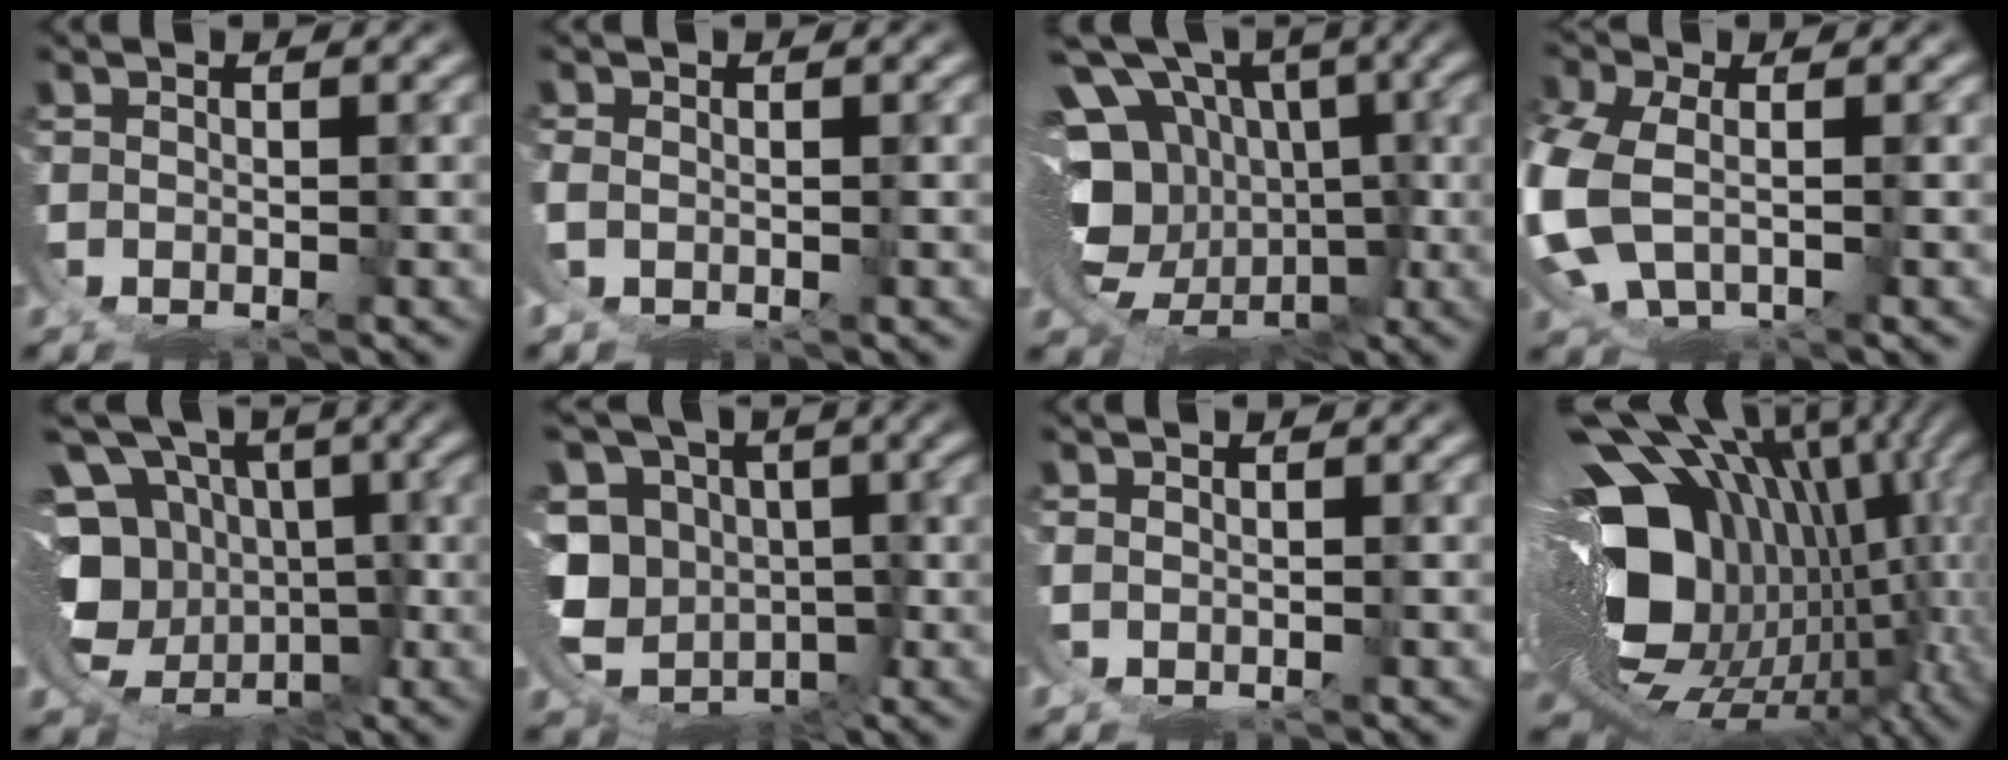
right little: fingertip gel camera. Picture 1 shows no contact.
{"total": 0.7, "force": [0.2, -0.2, 0.6], "torque": [-0.020, -0.002, 0.010]}
{"total": 14.8, "force": [-0.6, 10.5, 10.3], "torque": [-0.200, -0.056, 0.008]}
{"total": 4.5, "force": [0.2, 2.5, 3.7], "torque": [-0.121, -0.016, 0.022]}
{"total": 16.4, "force": [-1.3, 12.5, 10.6], "torque": [-0.209, -0.057, -0.013]}
{"total": 15.5, "force": [-0.1, 12.4, 9.3], "torque": [-0.180, -0.040, -0.003]}
{"total": 0.9, "force": [0.8, -0.3, 0.3], "torque": [-0.010, 0.002, 0.019]}
{"total": 25.4, "force": [-3.4, 15.6, 19.8], "torque": [-0.289, -0.054, -0.025]}